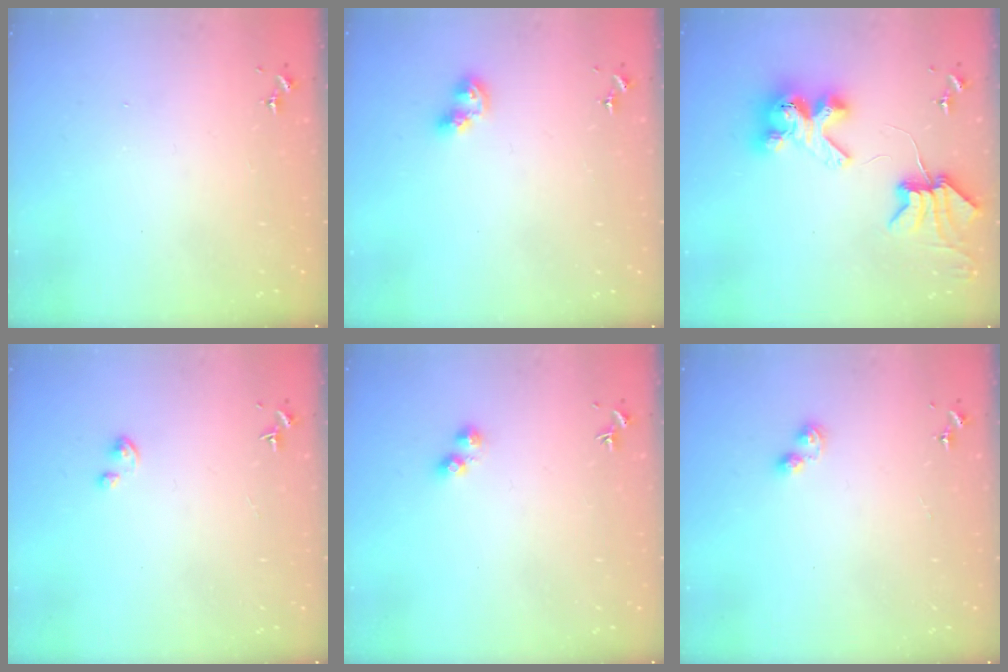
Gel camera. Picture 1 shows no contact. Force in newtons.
{"total": 8.3, "press": 8.3, "slide": 0.9}
{"total": 11.2, "press": 11.1, "slide": 1.3}
{"total": 1.8, "press": 1.8, "slide": 0.1}
{"total": 2.8, "press": 2.8, "slide": 0.5}
{"total": 3.9, "press": 3.8, "slide": 0.6}